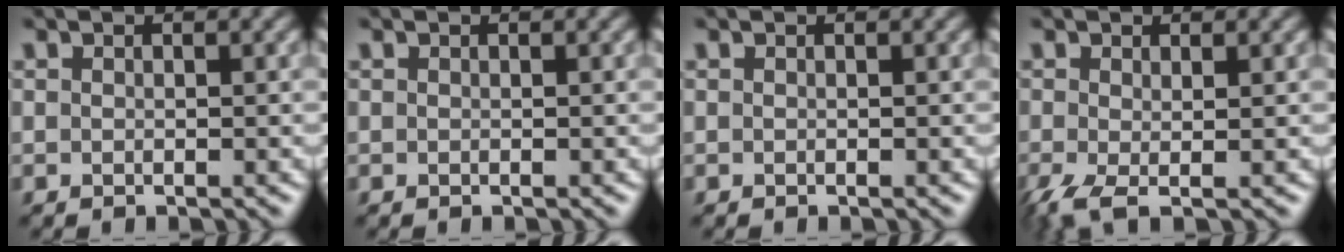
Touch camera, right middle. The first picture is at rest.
{"total": 0.0}
{"total": 0.0}
{"total": 3.2, "force": [-1.2, 1.0, 2.8], "torque": [-0.070, -0.011, -0.028]}